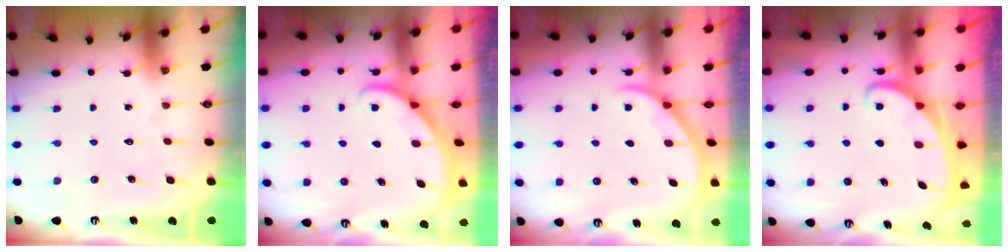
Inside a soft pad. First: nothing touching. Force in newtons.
{"total": 1.9, "press": 1.9, "slide": 0.1}
{"total": 1.5, "press": 1.5, "slide": 0.2}
{"total": 2.4, "press": 2.4, "slide": 0.3}